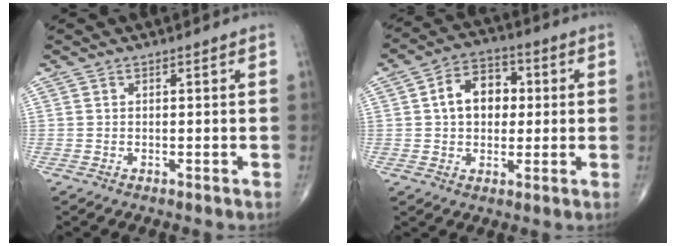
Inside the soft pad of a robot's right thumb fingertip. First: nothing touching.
{"total": 9.8, "force": [1.2, 7.1, 6.8], "torque": [-0.076, 0.017, 0.013]}